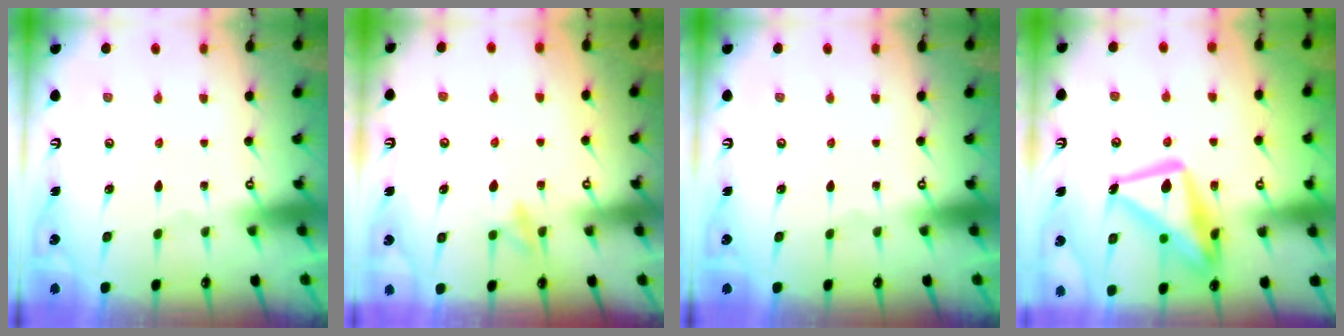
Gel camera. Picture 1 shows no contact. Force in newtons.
{"total": 8.1, "press": 8.0, "slide": 0.8}
{"total": 0.0}
{"total": 17.7, "press": 17.7, "slide": 1.6}